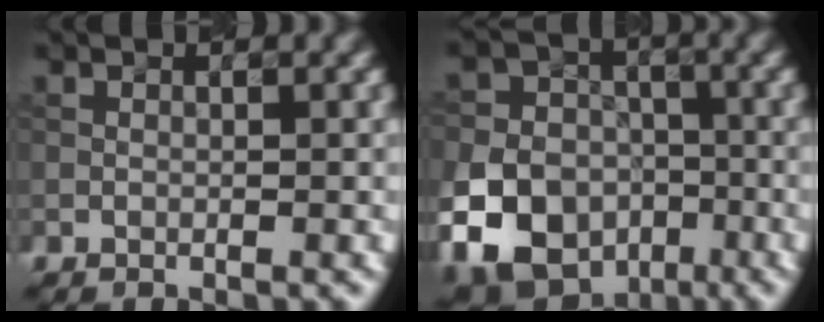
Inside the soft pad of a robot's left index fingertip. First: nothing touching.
{"total": 18.0, "force": [-7.2, 15.2, 6.2], "torque": [-0.136, -0.048, -0.148]}